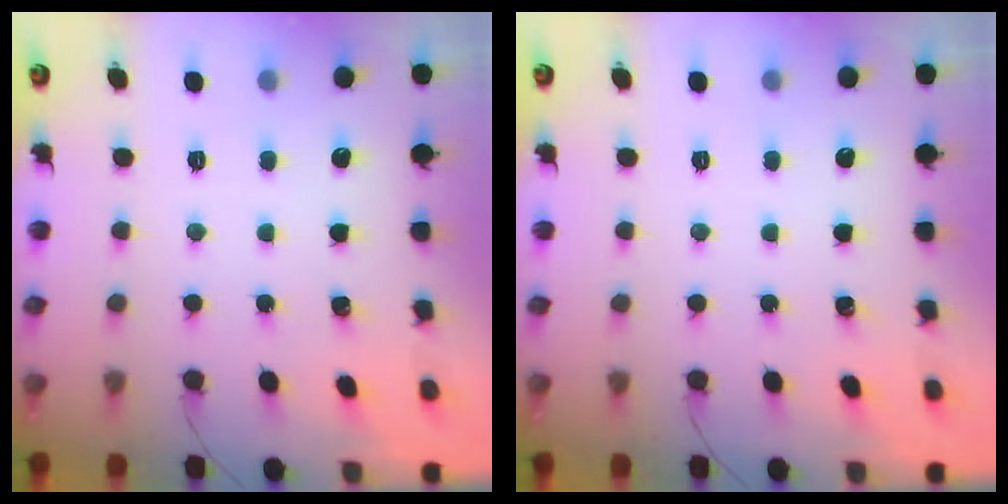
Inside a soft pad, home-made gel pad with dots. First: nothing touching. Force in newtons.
{"total": 0.0}